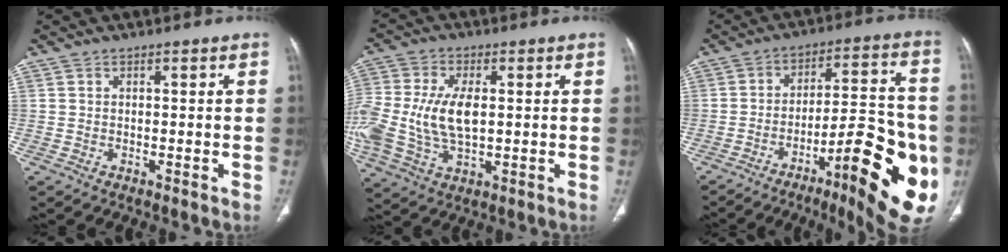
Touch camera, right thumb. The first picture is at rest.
{"total": 17.2, "force": [0.2, 9.8, 14.1], "torque": [-0.341, -0.004, 0.010]}
{"total": 21.7, "force": [-7.5, 6.0, 19.5], "torque": [-0.226, 0.027, -0.098]}